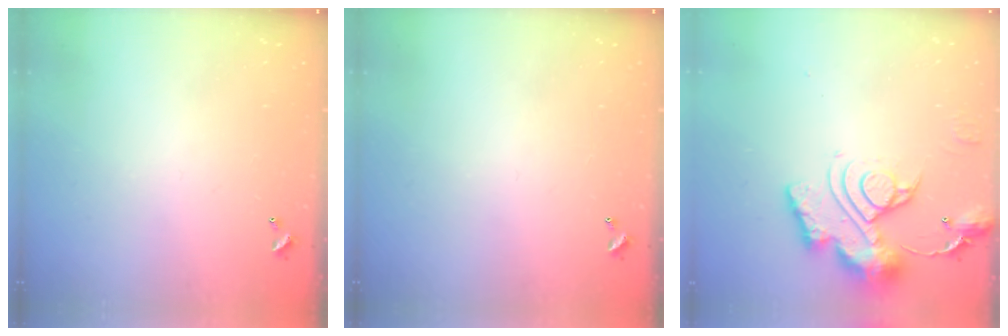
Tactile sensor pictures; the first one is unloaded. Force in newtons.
{"total": 0.0}
{"total": 15.0, "press": 14.9, "slide": 1.6}